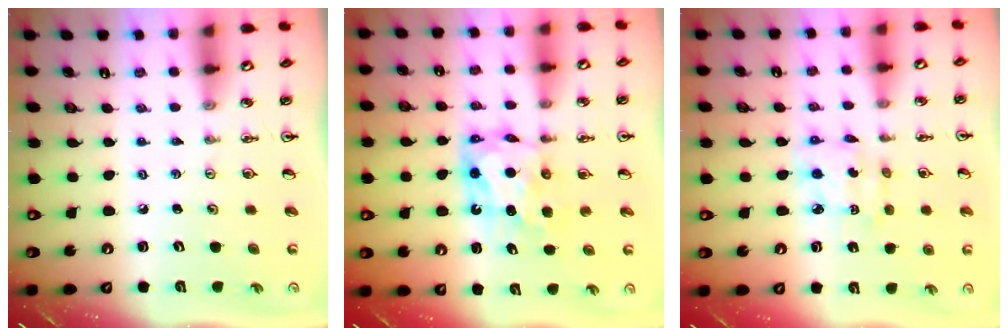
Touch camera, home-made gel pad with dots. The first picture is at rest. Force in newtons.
{"total": 6.3, "press": 6.3, "slide": 0.4}
{"total": 5.3, "press": 5.3, "slide": 0.4}